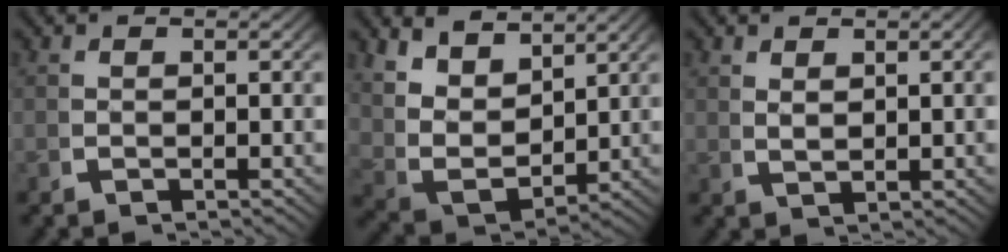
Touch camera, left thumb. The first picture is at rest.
{"total": 7.1, "force": [2.4, 4.7, 4.7], "torque": [-0.119, -0.019, 0.051]}
{"total": 1.8, "force": [1.3, 0.3, 1.2], "torque": [-0.021, 0.000, 0.033]}